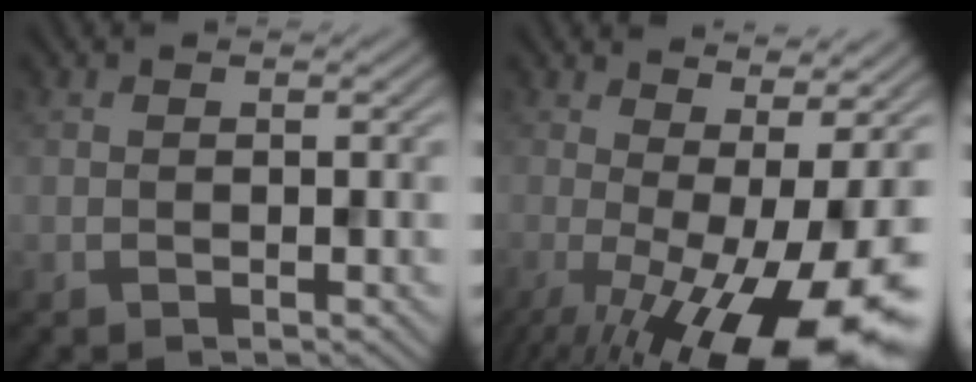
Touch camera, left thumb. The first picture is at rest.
{"total": 16.9, "force": [-4.8, 5.2, 15.3], "torque": [-0.222, -0.015, -0.065]}